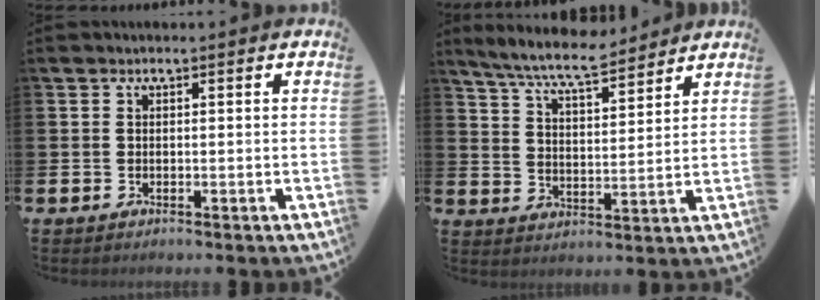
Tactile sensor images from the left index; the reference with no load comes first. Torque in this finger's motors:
{"motor_torque": [0.87, -0.87, 0.08, 0.12]}